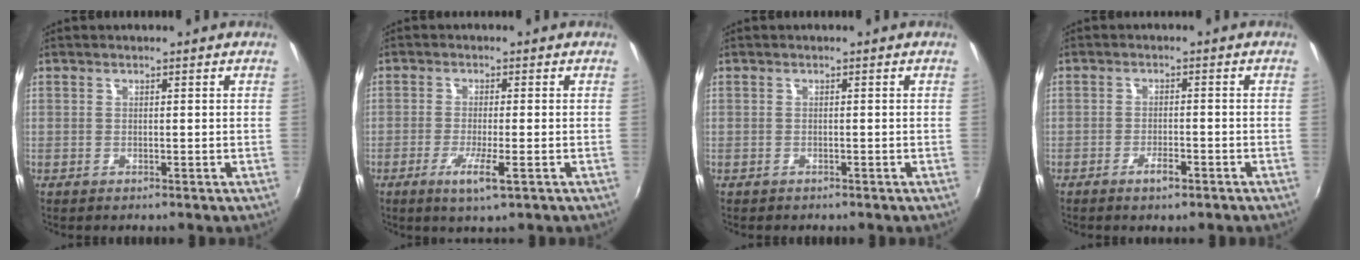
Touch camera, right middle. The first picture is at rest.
{"total": 4.9, "force": [-2.3, 0.2, 4.3], "torque": [-0.090, -0.013, -0.044]}
{"total": 0.7, "force": [-0.6, 0.3, 0.1], "torque": [-0.005, 0.000, -0.008]}
{"total": 2.9, "force": [-2.0, 0.8, 2.0], "torque": [-0.044, -0.002, -0.035]}